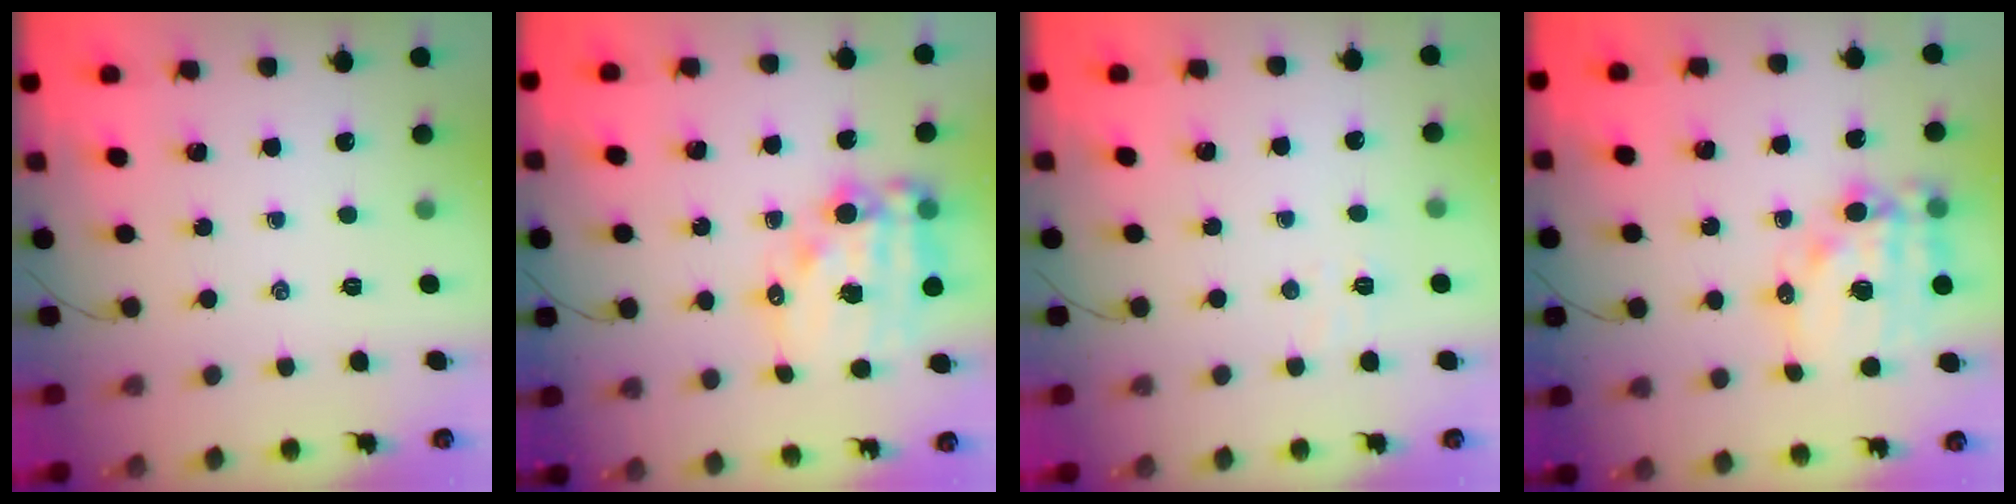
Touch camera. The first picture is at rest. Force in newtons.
{"total": 15.7, "press": 15.3, "slide": 3.6}
{"total": 3.7, "press": 3.6, "slide": 0.8}
{"total": 16.1, "press": 15.7, "slide": 3.9}